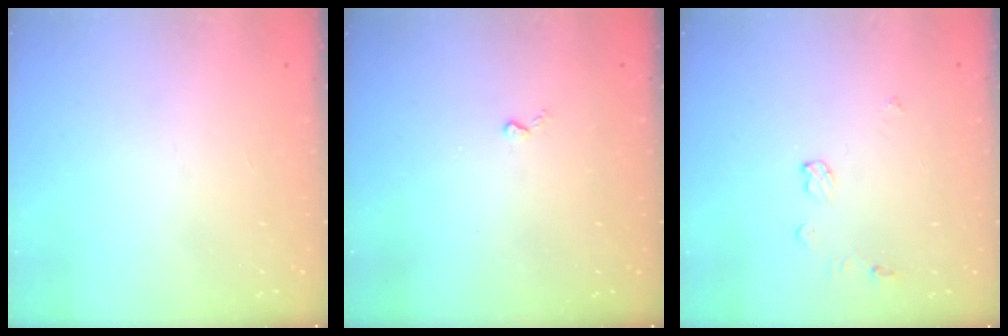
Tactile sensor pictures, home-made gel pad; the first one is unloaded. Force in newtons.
{"total": 2.6, "press": 2.6, "slide": 0.5}
{"total": 5.2, "press": 5.1, "slide": 0.7}